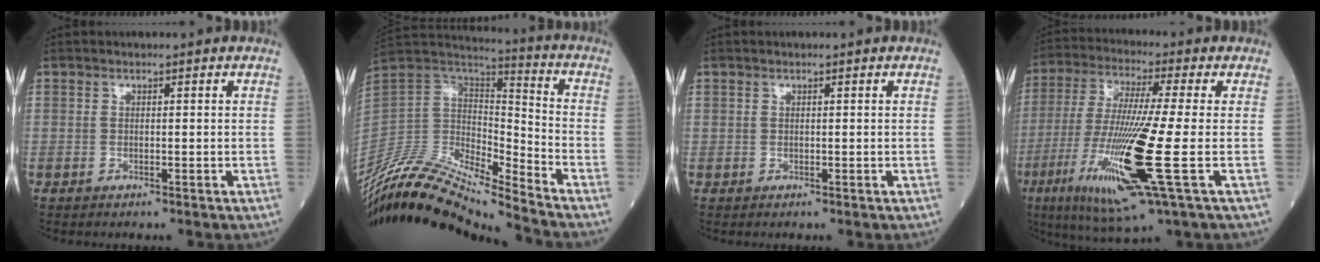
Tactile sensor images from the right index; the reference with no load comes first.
{"total": 20.6, "force": [-18.7, 1.4, 8.6], "torque": [-0.178, 0.020, -0.344]}
{"total": 0.0}
{"total": 17.9, "force": [-5.3, 0.2, 17.1], "torque": [-0.363, -0.038, -0.102]}